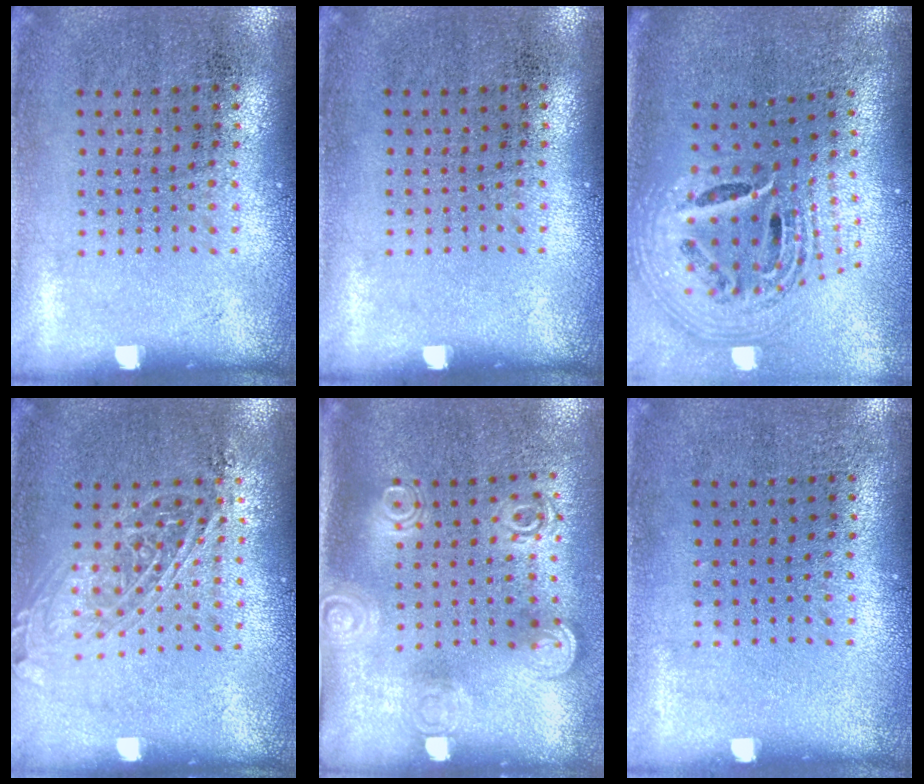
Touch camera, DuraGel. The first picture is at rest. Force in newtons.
{"total": 0.0}
{"total": 2.8, "press": 1.9, "slide": 2.0}
{"total": 1.4, "press": 1.3, "slide": 0.7}
{"total": 1.7, "press": 1.3, "slide": 1.1}
{"total": 0.0}